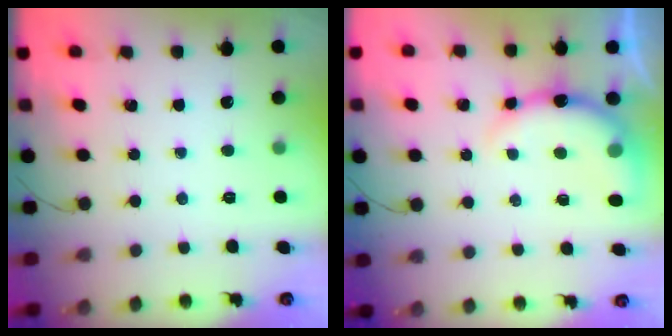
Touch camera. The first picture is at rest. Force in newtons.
{"total": 9.7, "press": 9.7, "slide": 0.9}